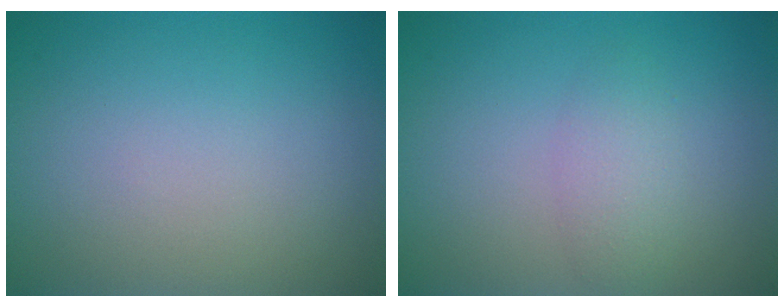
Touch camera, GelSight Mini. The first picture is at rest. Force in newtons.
{"total": 2.0, "press": 2.0, "slide": 0.0}